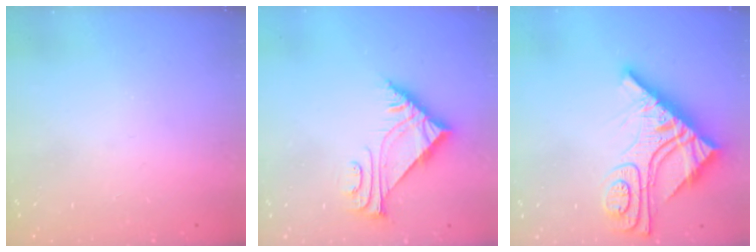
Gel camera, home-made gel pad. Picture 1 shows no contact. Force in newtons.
{"total": 6.0, "press": 6.0, "slide": 0.1}
{"total": 17.0, "press": 16.9, "slide": 1.4}